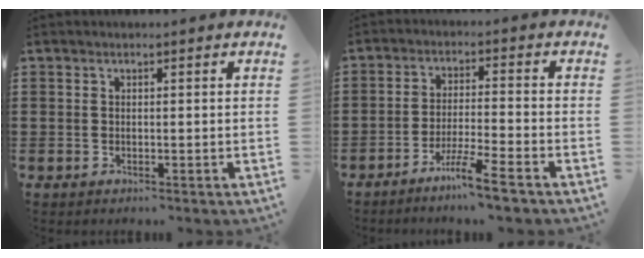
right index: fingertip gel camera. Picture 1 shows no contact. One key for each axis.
{"total": 5.8, "fx": -4.7, "fy": -0.6, "fz": 3.5, "tx": -0.069, "ty": -0.013, "tz": -0.089}